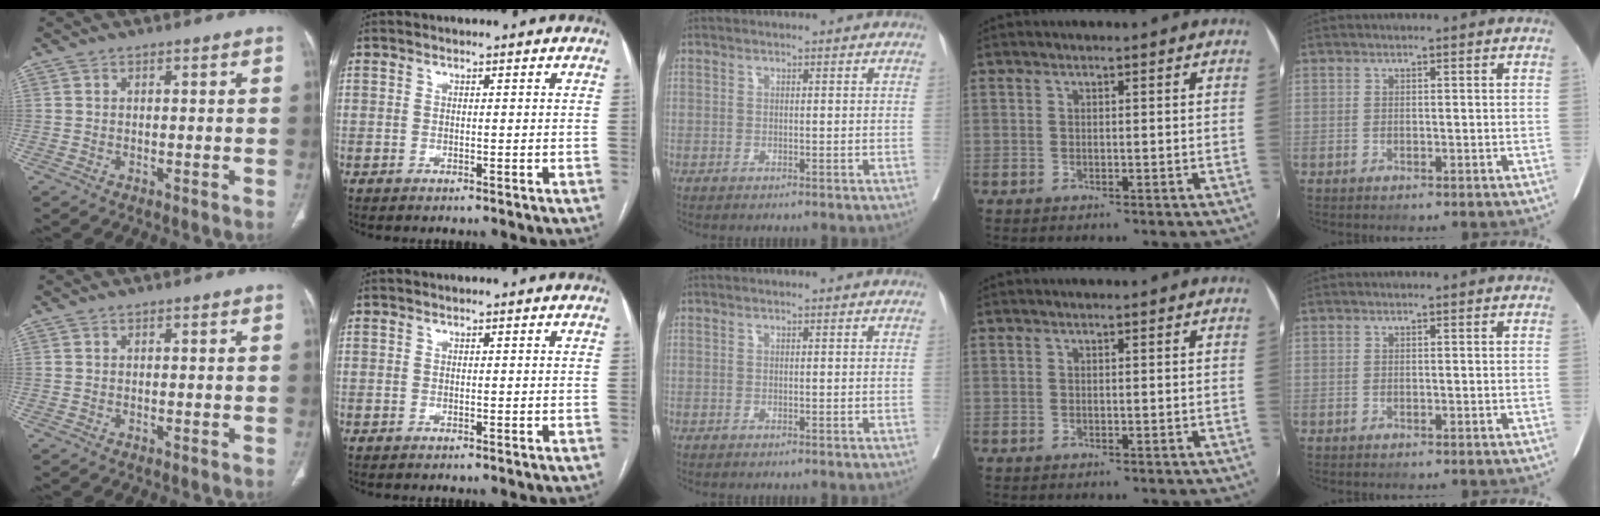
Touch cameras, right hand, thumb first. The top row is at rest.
{}